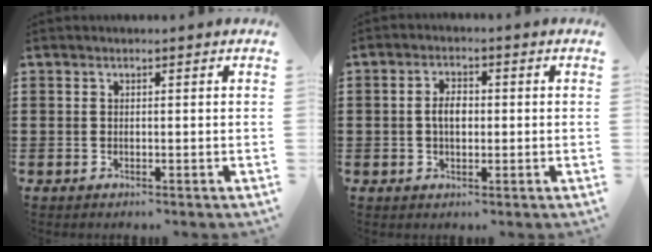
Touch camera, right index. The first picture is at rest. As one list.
[{"total": 3.2, "force": [-0.1, 1.7, 2.7], "torque": [-0.044, 0.003, -0.005]}]